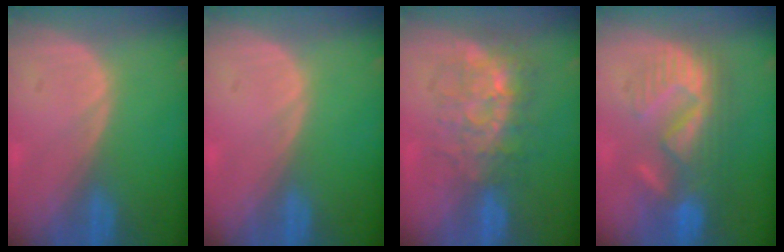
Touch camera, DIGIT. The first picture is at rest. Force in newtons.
{"total": 0.0}
{"total": 8.8, "press": 7.5, "slide": 4.5}
{"total": 8.9, "press": 8.8, "slide": 1.5}